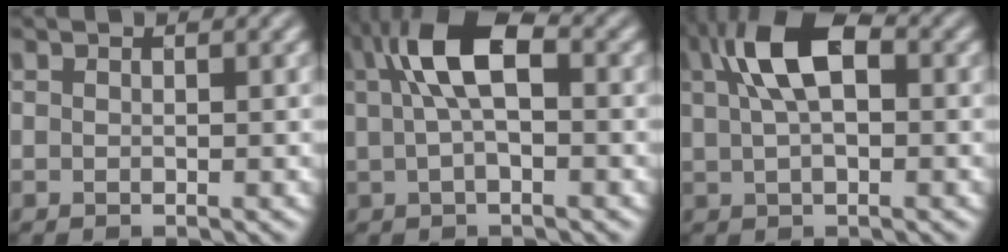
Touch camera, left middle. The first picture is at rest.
{"total": 6.2, "force": [1.3, 2.5, 5.5], "torque": [-0.108, 0.016, 0.021]}
{"total": 6.5, "force": [1.8, 3.0, 5.5], "torque": [-0.108, 0.016, 0.028]}